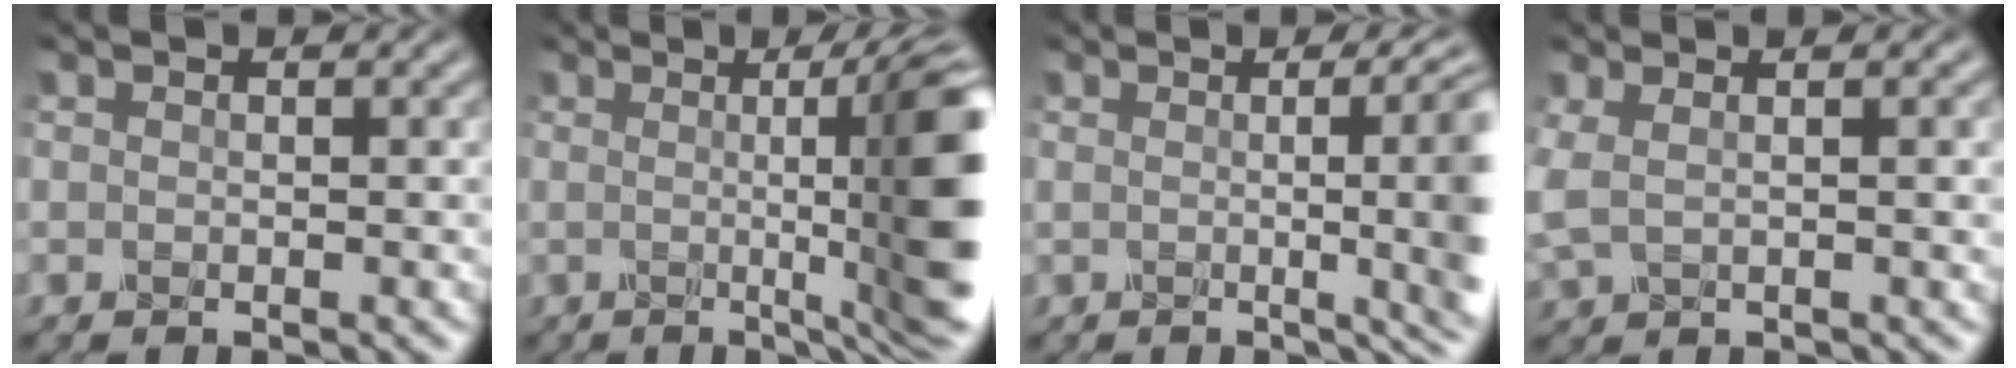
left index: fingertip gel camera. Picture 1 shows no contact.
{"total": 13.3, "force": [0.3, 3.1, 12.9], "torque": [-0.121, 0.001, 0.009]}
{"total": 12.7, "force": [0.4, 5.1, 11.6], "torque": [-0.079, 0.024, -0.007]}
{"total": 3.4, "force": [0.7, 1.4, 3.0], "torque": [-0.056, 0.005, 0.010]}